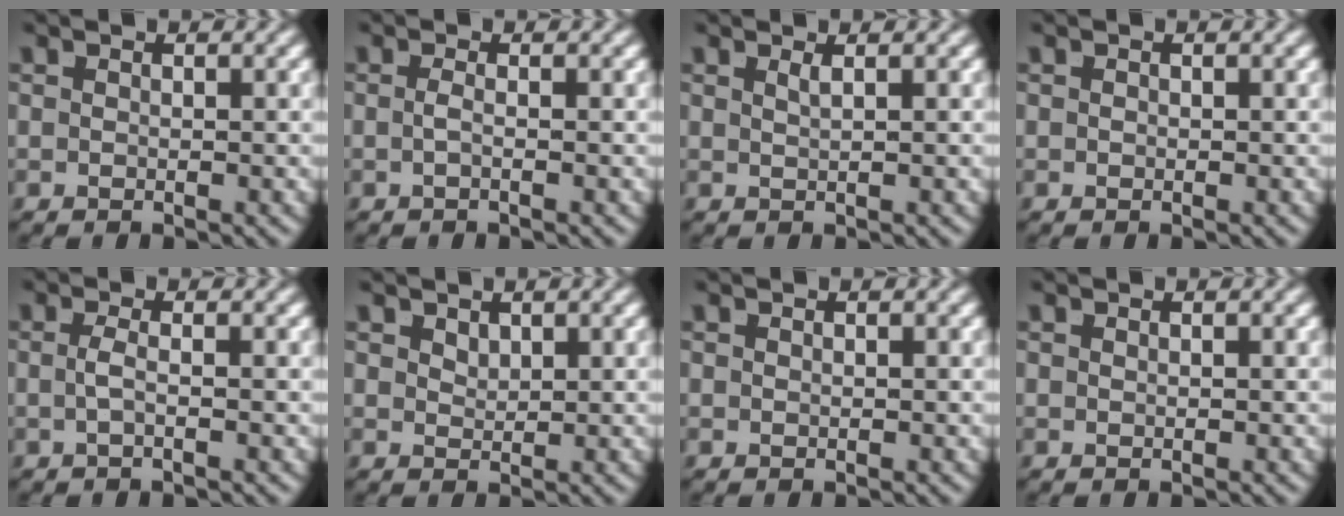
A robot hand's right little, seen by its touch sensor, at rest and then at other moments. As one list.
[{"total": 1.2, "force": [-0.6, -0.8, 0.6], "torque": [-0.013, -0.007, -0.008]}, {"total": 1.2, "force": [0.3, -1.1, 0.3], "torque": [0.001, -0.004, 0.012]}, {"total": 0.0}, {"total": 1.4, "force": [-0.7, -0.9, 0.9], "torque": [-0.022, -0.008, -0.006]}, {"total": 1.3, "force": [1.2, -0.3, 0.2], "torque": [0.006, -0.006, 0.033]}, {"total": 0.0}, {"total": 0.0}]